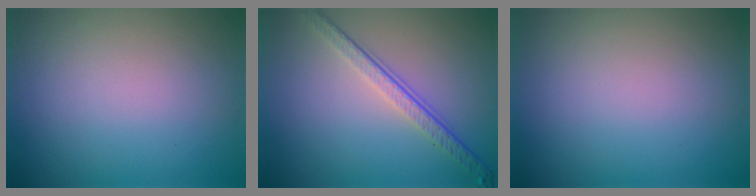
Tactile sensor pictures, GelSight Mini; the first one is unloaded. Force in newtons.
{"total": 3.9, "press": 2.7, "slide": 2.8}
{"total": 0.0}